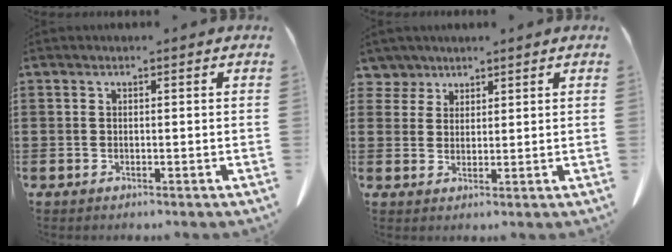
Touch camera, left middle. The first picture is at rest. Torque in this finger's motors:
{"motor_torque": [-0.12, 0.13, -0.14, -0.07]}